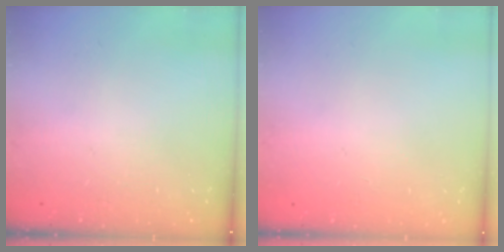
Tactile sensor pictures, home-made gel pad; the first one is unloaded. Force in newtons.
{"total": 0.0}